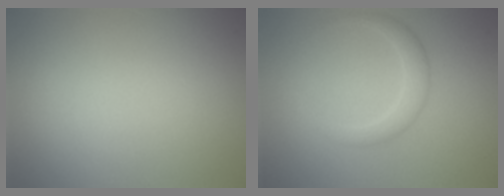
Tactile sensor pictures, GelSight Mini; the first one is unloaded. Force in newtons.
{"total": 2.0, "press": 2.0, "slide": 0.2}